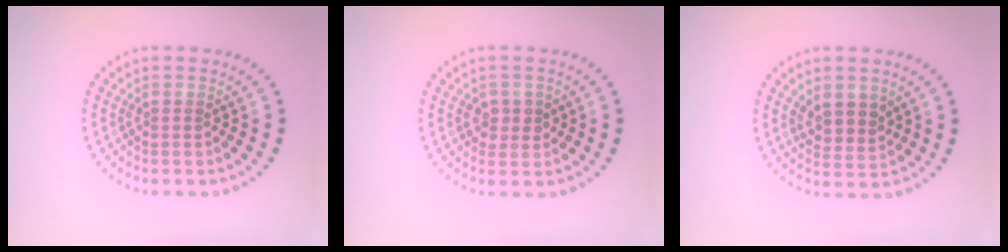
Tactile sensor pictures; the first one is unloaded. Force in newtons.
{"total": 1.8, "press": 1.8, "slide": 0.2}
{"total": 2.6, "press": 2.3, "slide": 1.2}